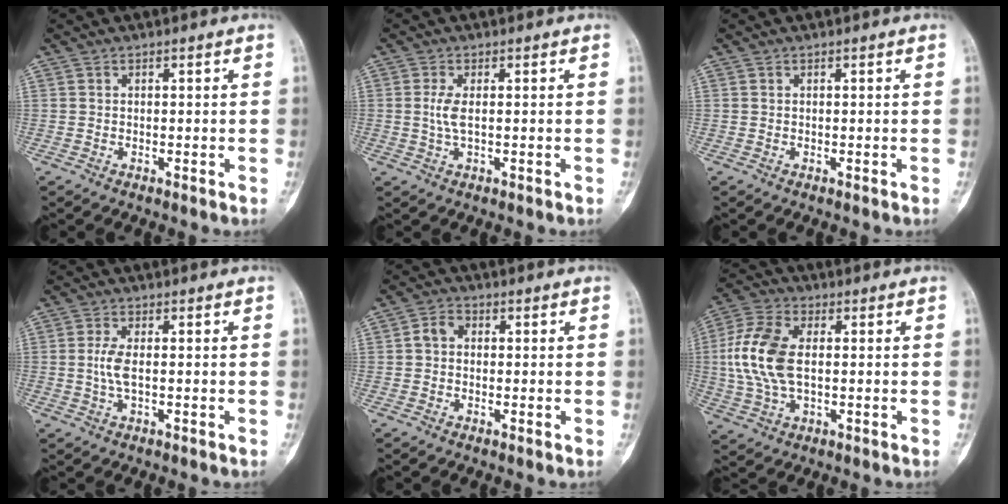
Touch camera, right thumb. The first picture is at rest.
{"total": 2.9, "force": [0.3, 0.9, 2.7], "torque": [-0.070, 0.000, 0.009]}
{"total": 0.0}
{"total": 3.3, "force": [0.0, 1.1, 3.1], "torque": [-0.079, 0.001, 0.000]}
{"total": 3.1, "force": [0.2, 2.4, 1.9], "torque": [-0.028, 0.013, -0.002]}
{"total": 12.5, "force": [0.7, 7.2, 10.3], "torque": [-0.227, 0.010, 0.012]}